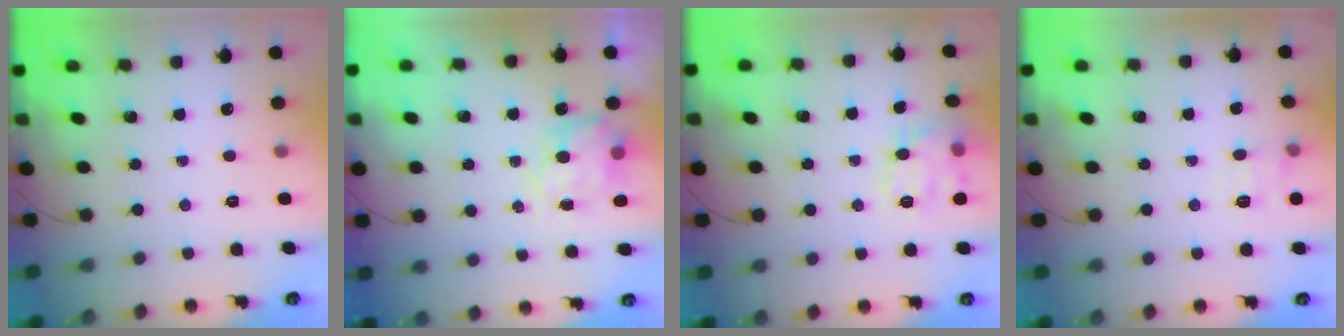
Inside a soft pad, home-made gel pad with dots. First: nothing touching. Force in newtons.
{"total": 8.3, "press": 8.2, "slide": 1.1}
{"total": 12.3, "press": 12.3, "slide": 0.2}
{"total": 7.7, "press": 7.5, "slide": 1.6}